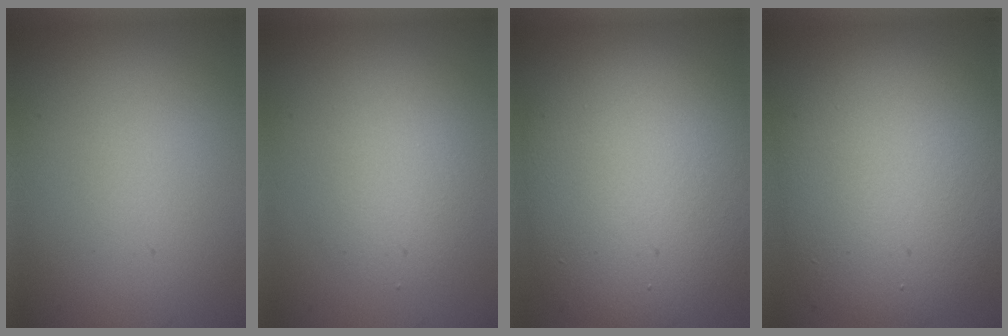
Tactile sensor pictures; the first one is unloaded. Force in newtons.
{"total": 2.6, "press": 2.6, "slide": 0.2}
{"total": 11.8, "press": 11.7, "slide": 1.0}
{"total": 10.3, "press": 10.3, "slide": 0.6}